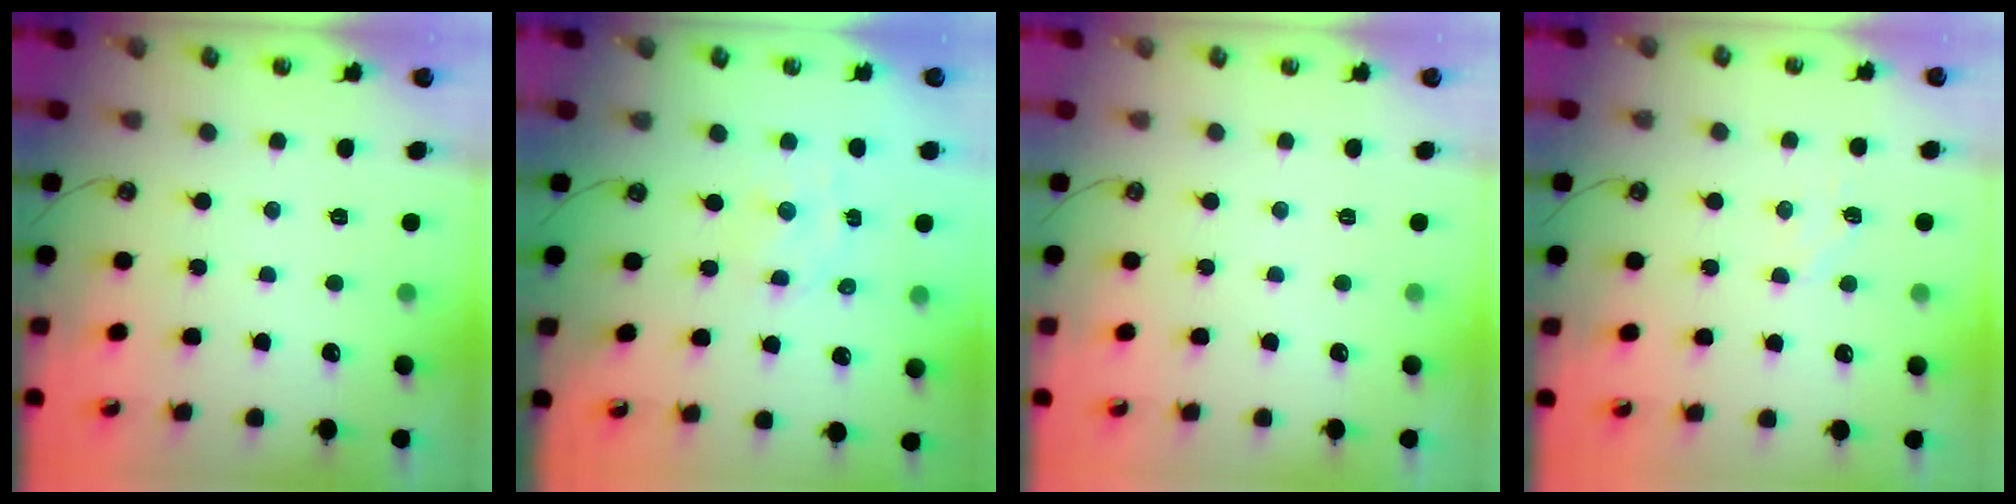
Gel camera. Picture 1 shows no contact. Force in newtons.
{"total": 2.6, "press": 2.6, "slide": 0.6}
{"total": 0.0}
{"total": 4.9, "press": 4.8, "slide": 0.8}